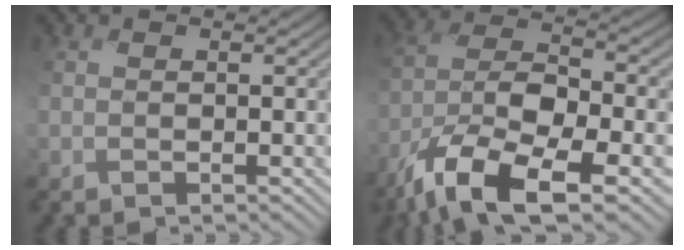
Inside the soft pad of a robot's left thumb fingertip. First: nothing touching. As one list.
[{"total": 13.7, "force": [-7.8, 5.2, 10.0], "torque": [-0.205, -0.018, -0.153]}]